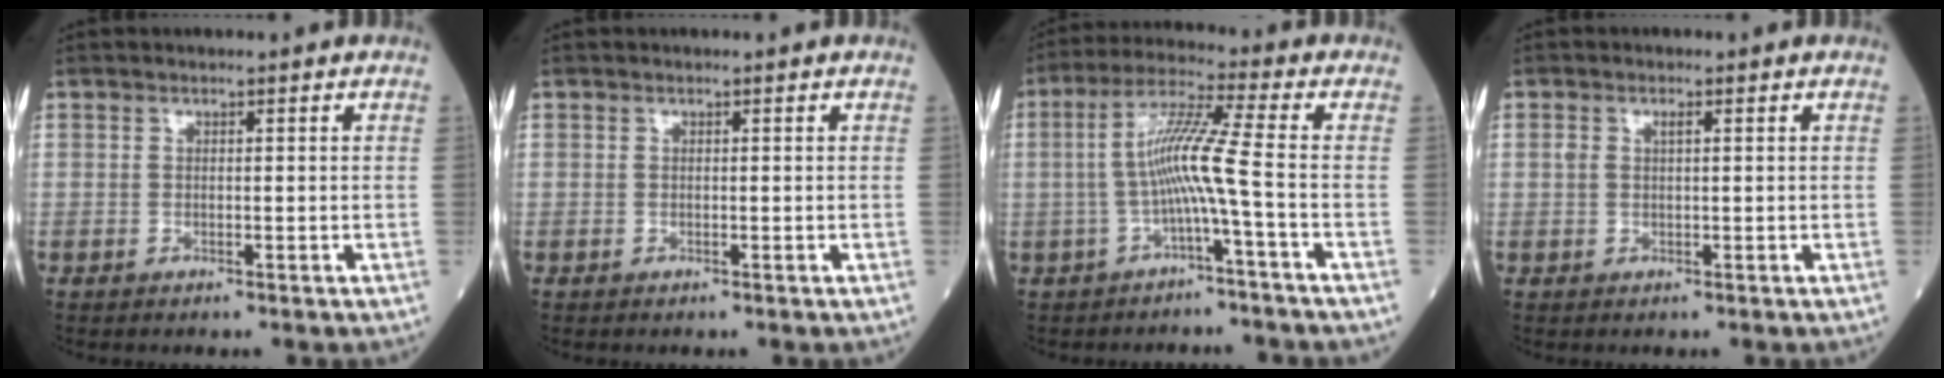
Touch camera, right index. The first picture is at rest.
{"total": 0.0}
{"total": 7.6, "force": [-1.7, -1.3, 7.3], "torque": [-0.145, 0.022, -0.029]}
{"total": 1.6, "force": [0.6, 0.7, 1.4], "torque": [-0.035, 0.012, 0.014]}